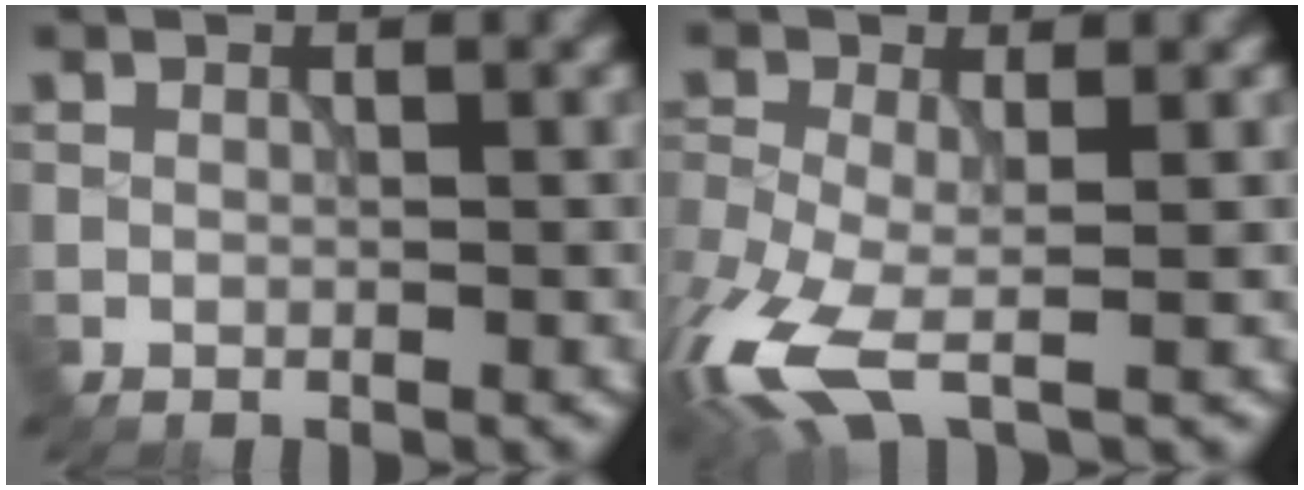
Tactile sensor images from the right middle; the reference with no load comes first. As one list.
[{"total": 7.2, "force": [-3.1, 3.3, 5.6], "torque": [-0.146, -0.020, -0.069]}]